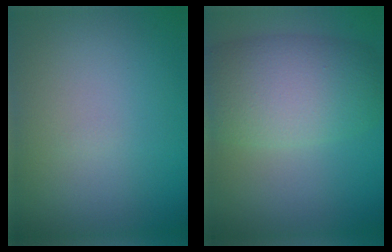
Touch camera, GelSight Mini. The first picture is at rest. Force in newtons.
{"total": 7.9, "press": 7.9, "slide": 0.1}